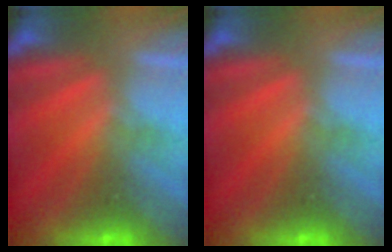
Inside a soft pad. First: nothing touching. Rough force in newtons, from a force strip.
{"total": 0.0}